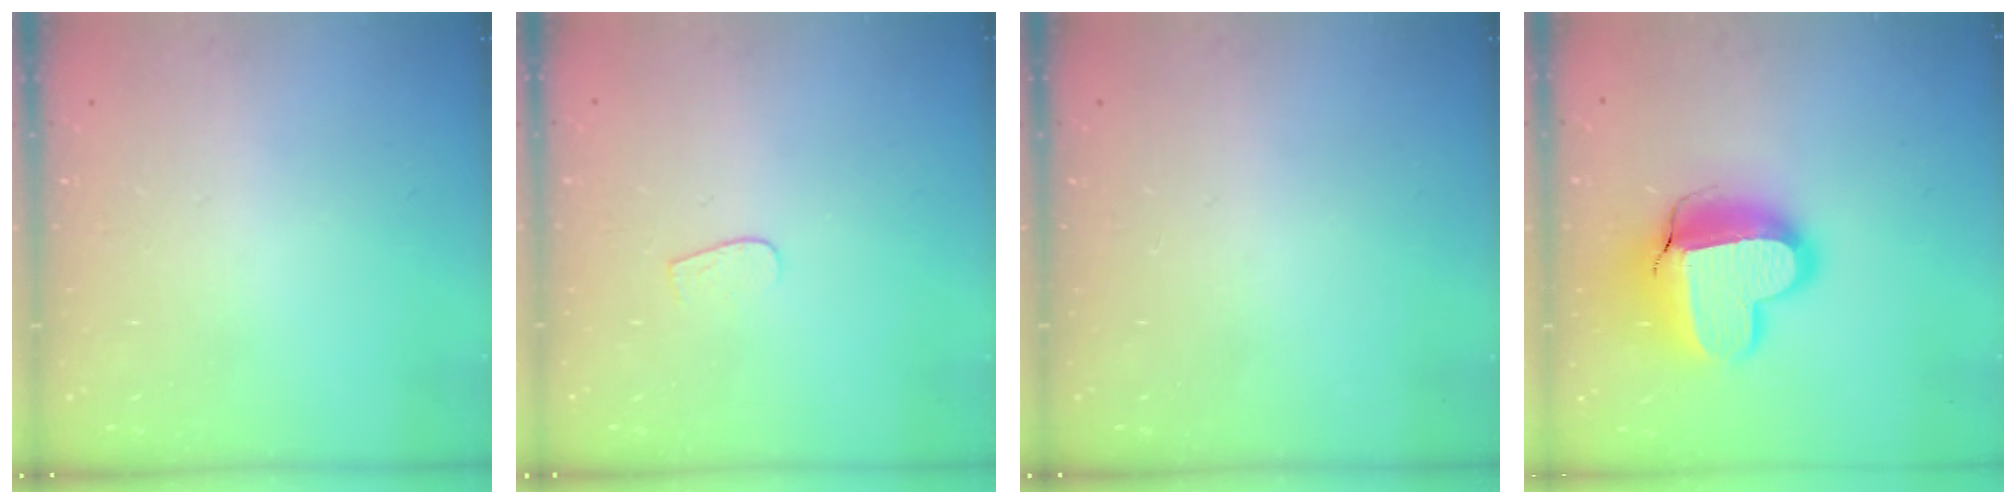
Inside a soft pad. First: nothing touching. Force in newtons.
{"total": 3.3, "press": 3.3, "slide": 0.2}
{"total": 0.0}
{"total": 19.2, "press": 19.2, "slide": 1.5}